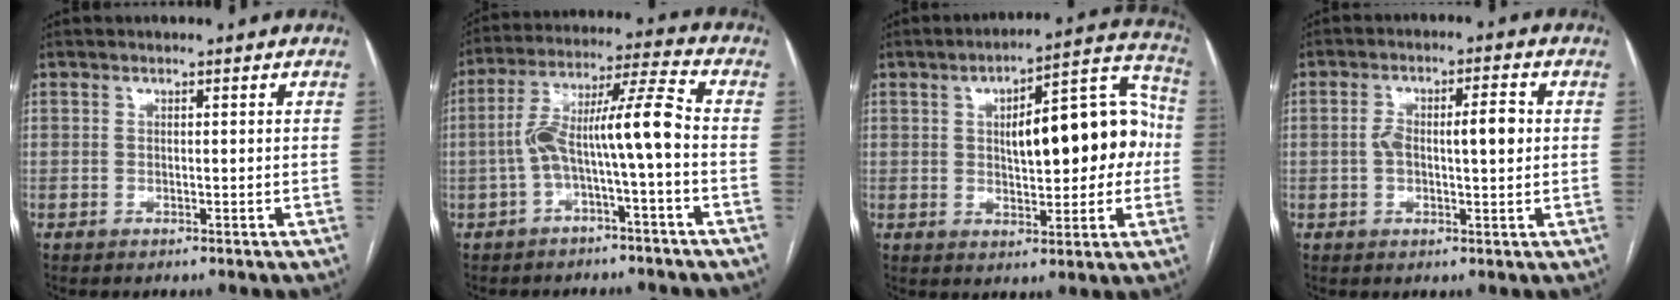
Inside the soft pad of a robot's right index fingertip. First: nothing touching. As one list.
[{"total": 10.2, "force": [-2.2, 0.2, 10.0], "torque": [-0.179, 0.043, -0.040]}, {"total": 15.7, "force": [1.0, 5.5, 14.6], "torque": [-0.194, 0.046, 0.022]}, {"total": 6.6, "force": [0.4, 1.9, 6.3], "torque": [-0.116, 0.017, 0.008]}]